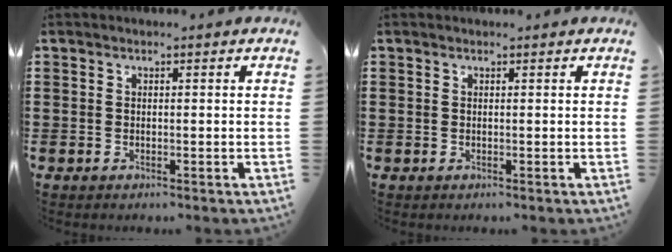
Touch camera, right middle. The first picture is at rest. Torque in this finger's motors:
{"motor_torque": [0.00, 0.00, 0.13, 0.00]}